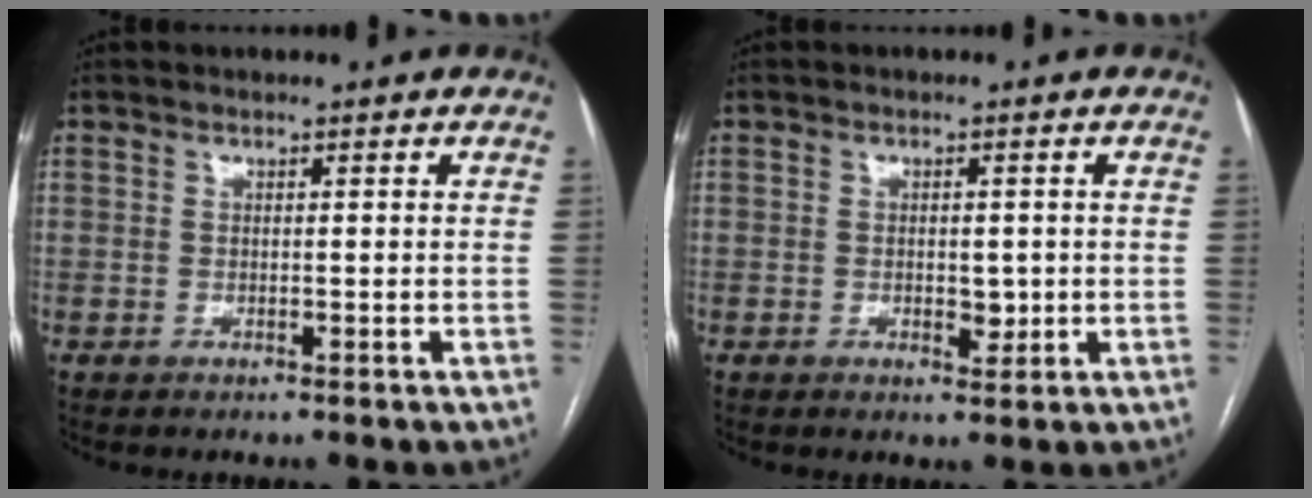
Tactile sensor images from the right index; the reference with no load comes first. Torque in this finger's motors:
{"motor_torque": [0.00, 0.03, -0.01, 0.00]}